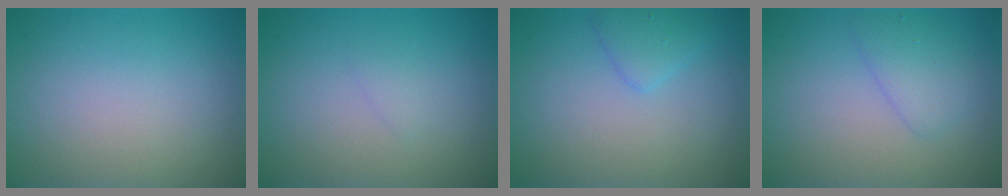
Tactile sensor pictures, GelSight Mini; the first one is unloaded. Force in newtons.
{"total": 0.7, "press": 0.7, "slide": 0.1}
{"total": 1.8, "press": 1.8, "slide": 0.1}
{"total": 2.2, "press": 2.2, "slide": 0.1}